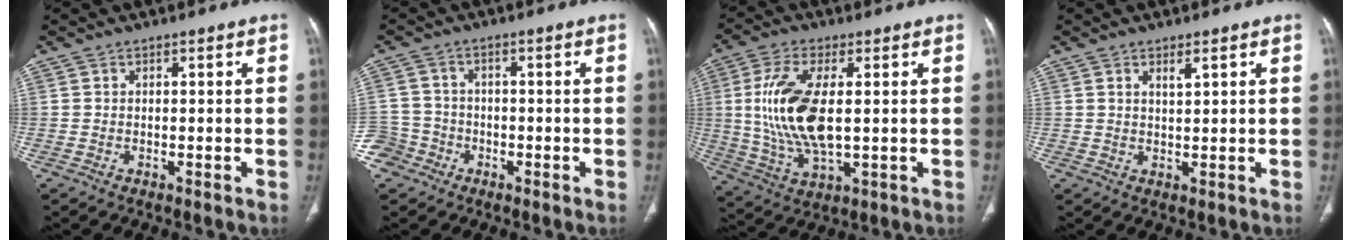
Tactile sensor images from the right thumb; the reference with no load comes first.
{"total": 6.5, "force": [-3.6, 5.4, 0.4], "torque": [0.002, 0.032, -0.069]}
{"total": 14.9, "force": [1.3, 6.5, 13.4], "torque": [-0.284, -0.012, 0.033]}
{"total": 2.1, "force": [1.2, 0.6, 1.6], "torque": [-0.027, -0.009, 0.023]}